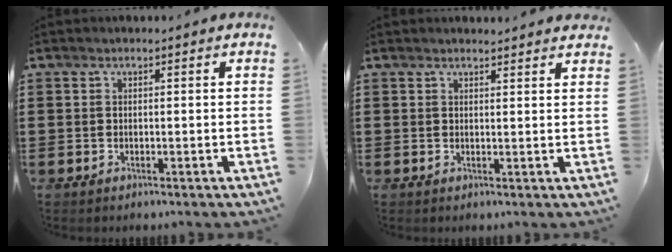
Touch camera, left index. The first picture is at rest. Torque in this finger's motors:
{"motor_torque": [0.00, 0.00, -0.02, -0.01]}